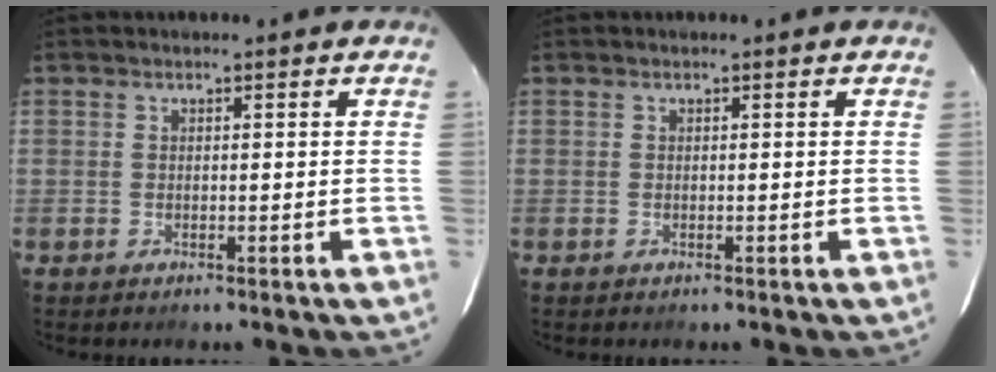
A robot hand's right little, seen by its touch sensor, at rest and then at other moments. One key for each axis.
{"total": 0.0}